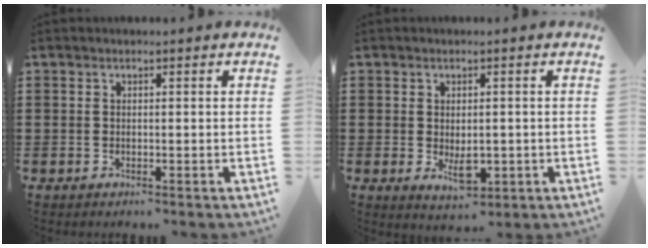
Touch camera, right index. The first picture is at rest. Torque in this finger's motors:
{"motor_torque": [1.01, 0.69, 0.22, 0.05]}